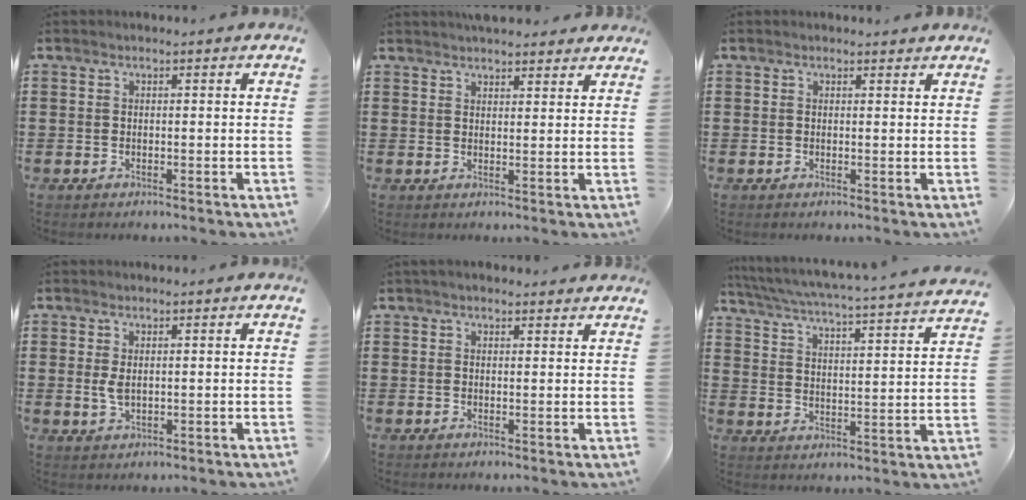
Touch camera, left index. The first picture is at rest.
{"total": 3.1, "force": [3.0, 0.4, 0.4], "torque": [-0.015, -0.005, 0.058]}
{"total": 0.9, "force": [0.9, 0.1, 0.2], "torque": [-0.005, 0.000, 0.018]}
{"total": 2.4, "force": [0.3, 1.1, 2.1], "torque": [-0.058, -0.002, 0.000]}
{"total": 1.7, "force": [1.6, 0.3, 0.4], "torque": [-0.011, 0.003, 0.033]}
{"total": 4.2, "force": [3.8, -0.5, 1.7], "torque": [-0.054, -0.039, 0.055]}